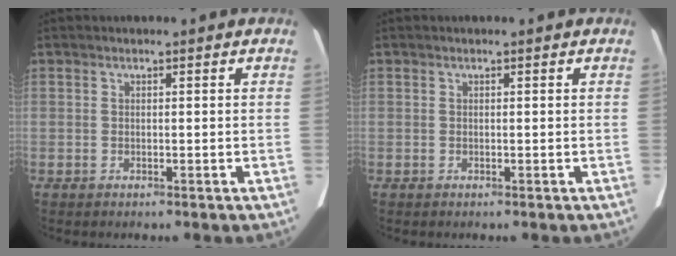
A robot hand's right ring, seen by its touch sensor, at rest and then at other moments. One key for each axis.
{"total": 0.0}